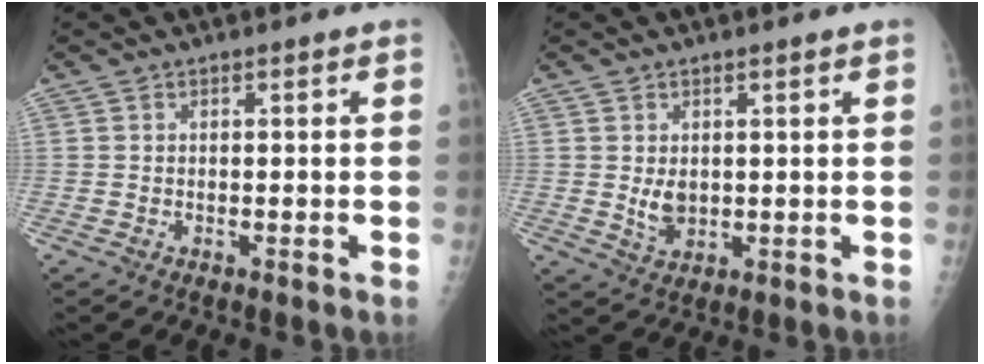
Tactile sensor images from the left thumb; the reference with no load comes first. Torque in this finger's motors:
{"motor_torque": [0.63, 0.52, 0.52, 0.18, 0.00]}